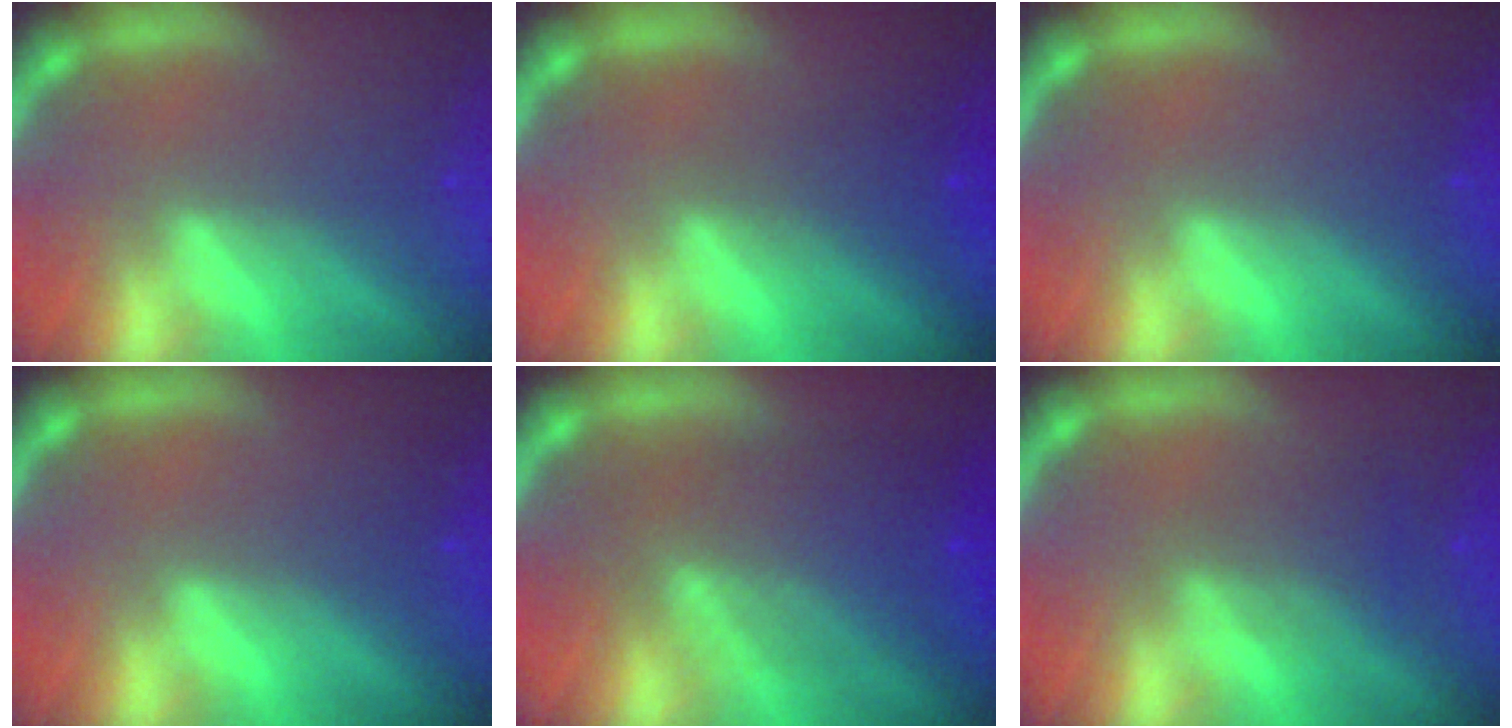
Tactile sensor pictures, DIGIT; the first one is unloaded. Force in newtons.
{"total": 2.0}
{"total": 0.0}
{"total": 0.0}
{"total": 7.5}
{"total": 2.5}